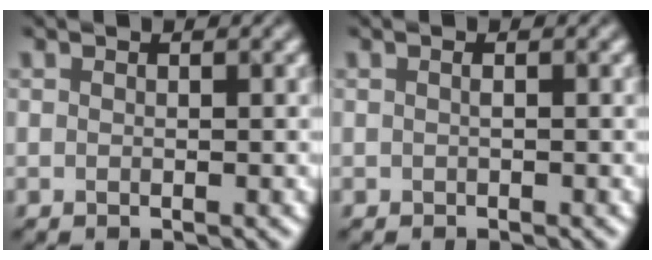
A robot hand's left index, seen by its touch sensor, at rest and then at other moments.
{"total": 0.0}